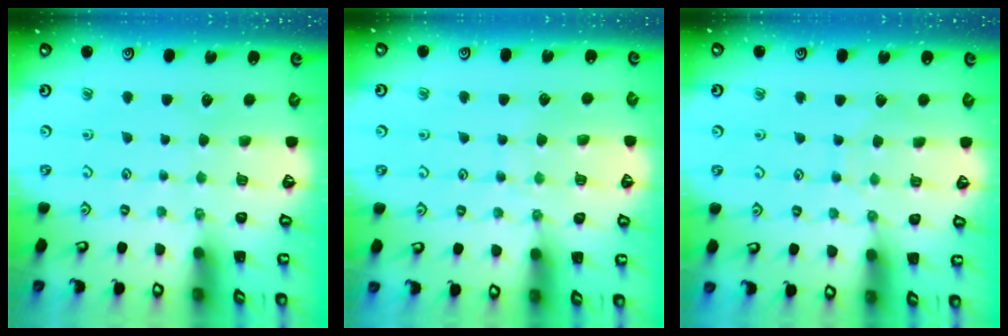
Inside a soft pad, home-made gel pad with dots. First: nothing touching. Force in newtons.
{"total": 6.9, "press": 6.9, "slide": 0.8}
{"total": 6.0, "press": 6.0, "slide": 0.6}